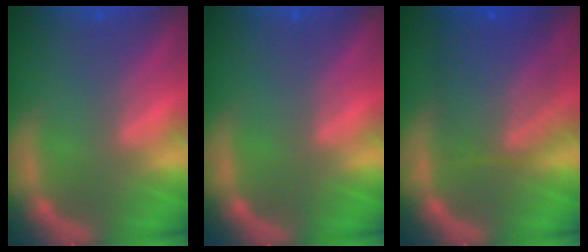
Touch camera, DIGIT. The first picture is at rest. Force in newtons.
{"total": 0.0}
{"total": 7.6}